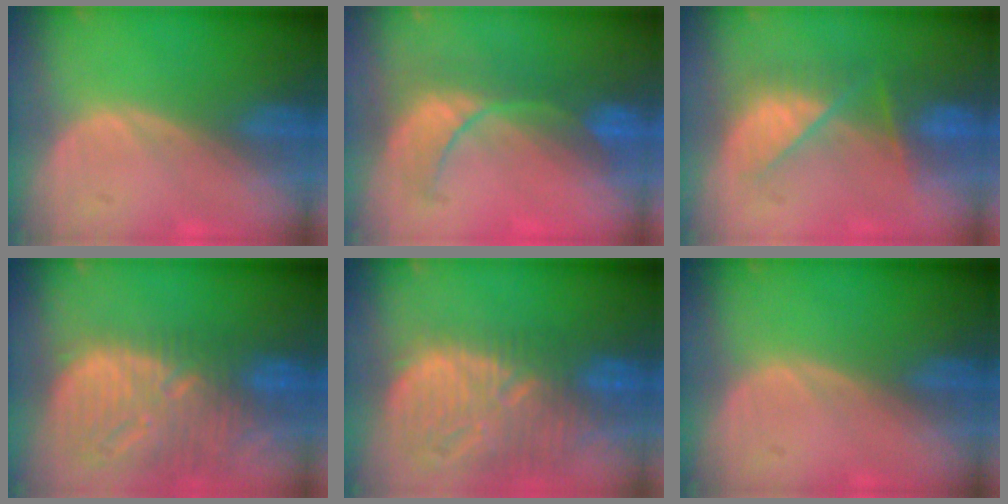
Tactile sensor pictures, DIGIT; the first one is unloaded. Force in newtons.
{"total": 7.9, "press": 7.8, "slide": 1.3}
{"total": 7.4, "press": 7.2, "slide": 1.9}
{"total": 13.4, "press": 11.5, "slide": 7.0}
{"total": 13.1, "press": 11.3, "slide": 6.6}
{"total": 0.0}